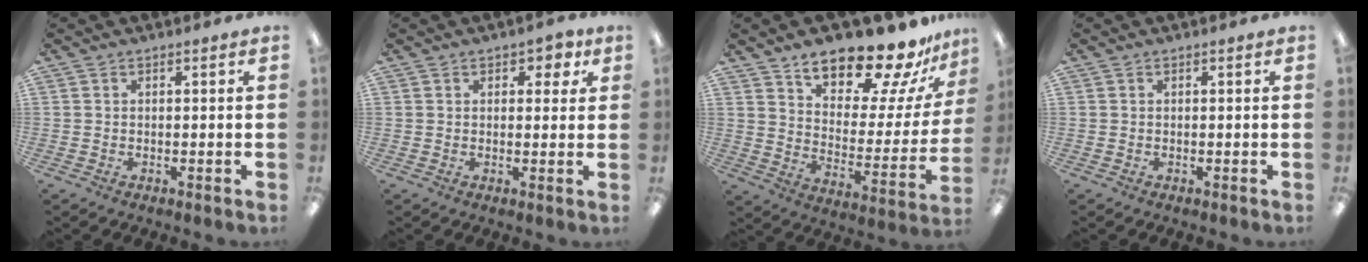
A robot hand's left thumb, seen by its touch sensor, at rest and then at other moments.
{"total": 3.6, "force": [1.9, 2.1, 2.2], "torque": [-0.022, -0.002, 0.028]}
{"total": 18.9, "force": [16.1, 5.5, 8.3], "torque": [-0.122, -0.128, 0.270]}
{"total": 0.0}